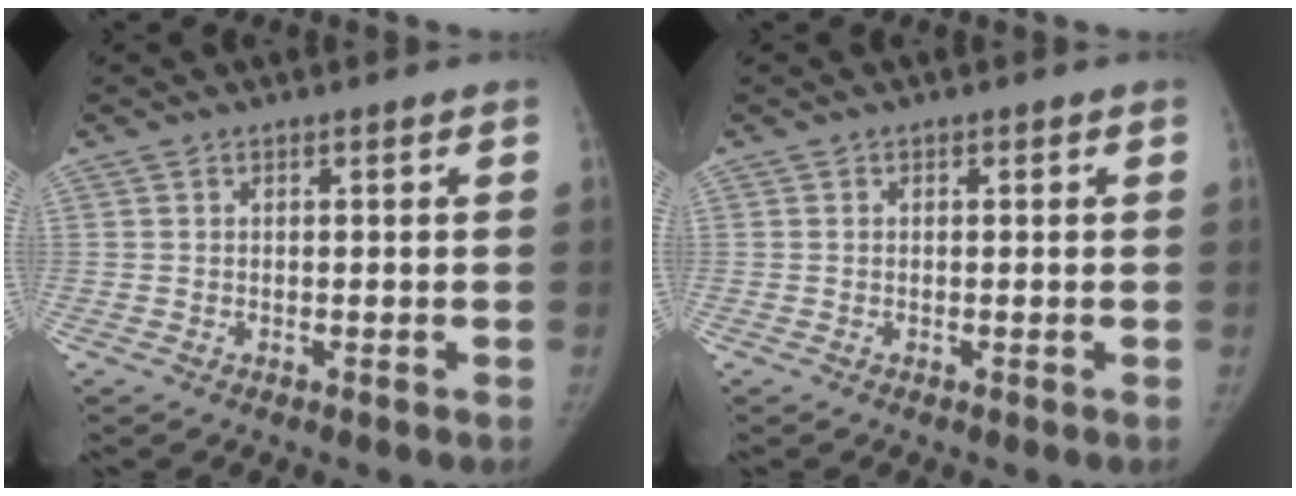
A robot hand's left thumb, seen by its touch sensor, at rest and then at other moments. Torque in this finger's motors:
{"motor_torque": [-0.38, -0.08, -0.08, 0.26, -0.04]}